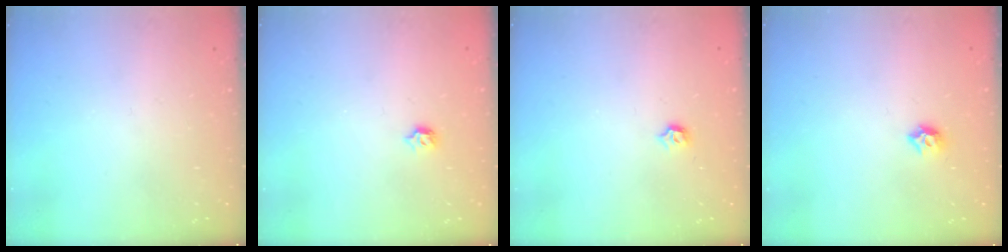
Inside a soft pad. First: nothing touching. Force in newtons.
{"total": 5.1, "press": 5.0, "slide": 1.0}
{"total": 3.7, "press": 3.6, "slide": 0.6}
{"total": 6.0, "press": 5.9, "slide": 0.9}